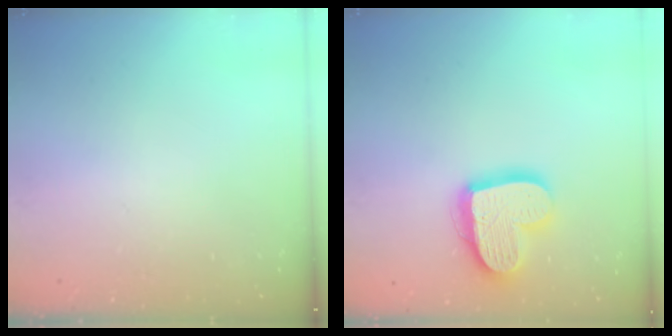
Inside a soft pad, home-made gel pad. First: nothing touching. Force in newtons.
{"total": 17.9, "press": 17.9, "slide": 1.4}